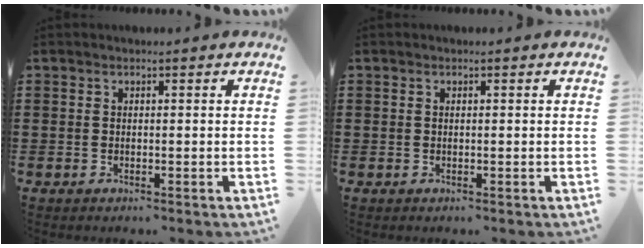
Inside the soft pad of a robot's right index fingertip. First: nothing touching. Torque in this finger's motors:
{"motor_torque": [-0.09, 0.19, -0.04, -0.01]}